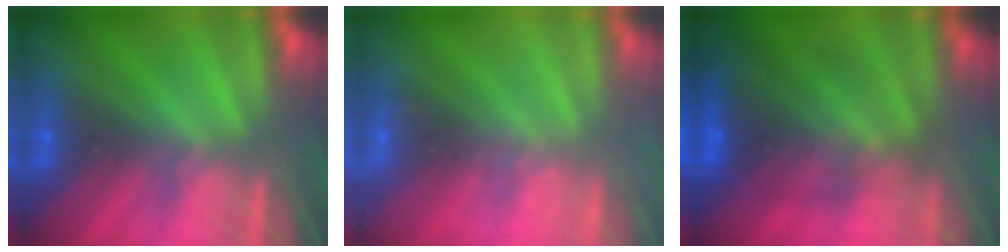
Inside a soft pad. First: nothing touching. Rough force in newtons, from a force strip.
{"total": 2.3}
{"total": 7.7}